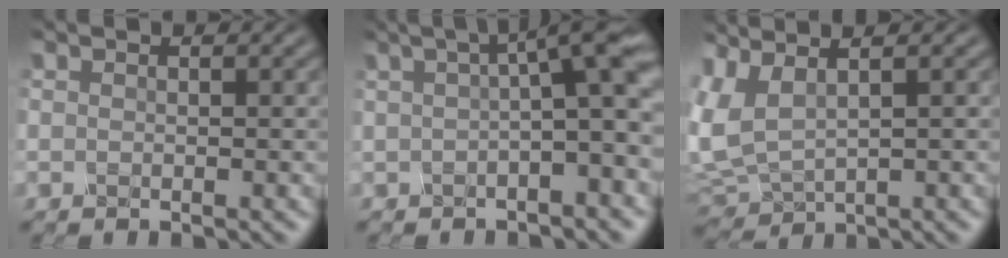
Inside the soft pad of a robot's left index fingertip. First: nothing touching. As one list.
[{"total": 8.2, "force": [1.4, 1.9, 7.8], "torque": [-0.093, 0.026, 0.009]}, {"total": 4.9, "force": [1.9, 1.9, 4.1], "torque": [-0.110, 0.013, 0.038]}]